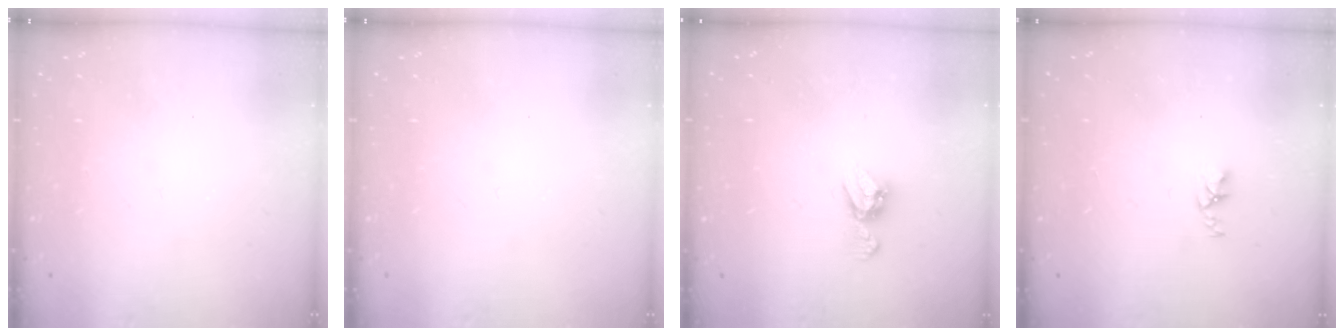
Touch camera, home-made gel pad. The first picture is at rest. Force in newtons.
{"total": 0.0}
{"total": 6.4, "press": 6.4, "slide": 0.5}
{"total": 2.5, "press": 2.5, "slide": 0.4}